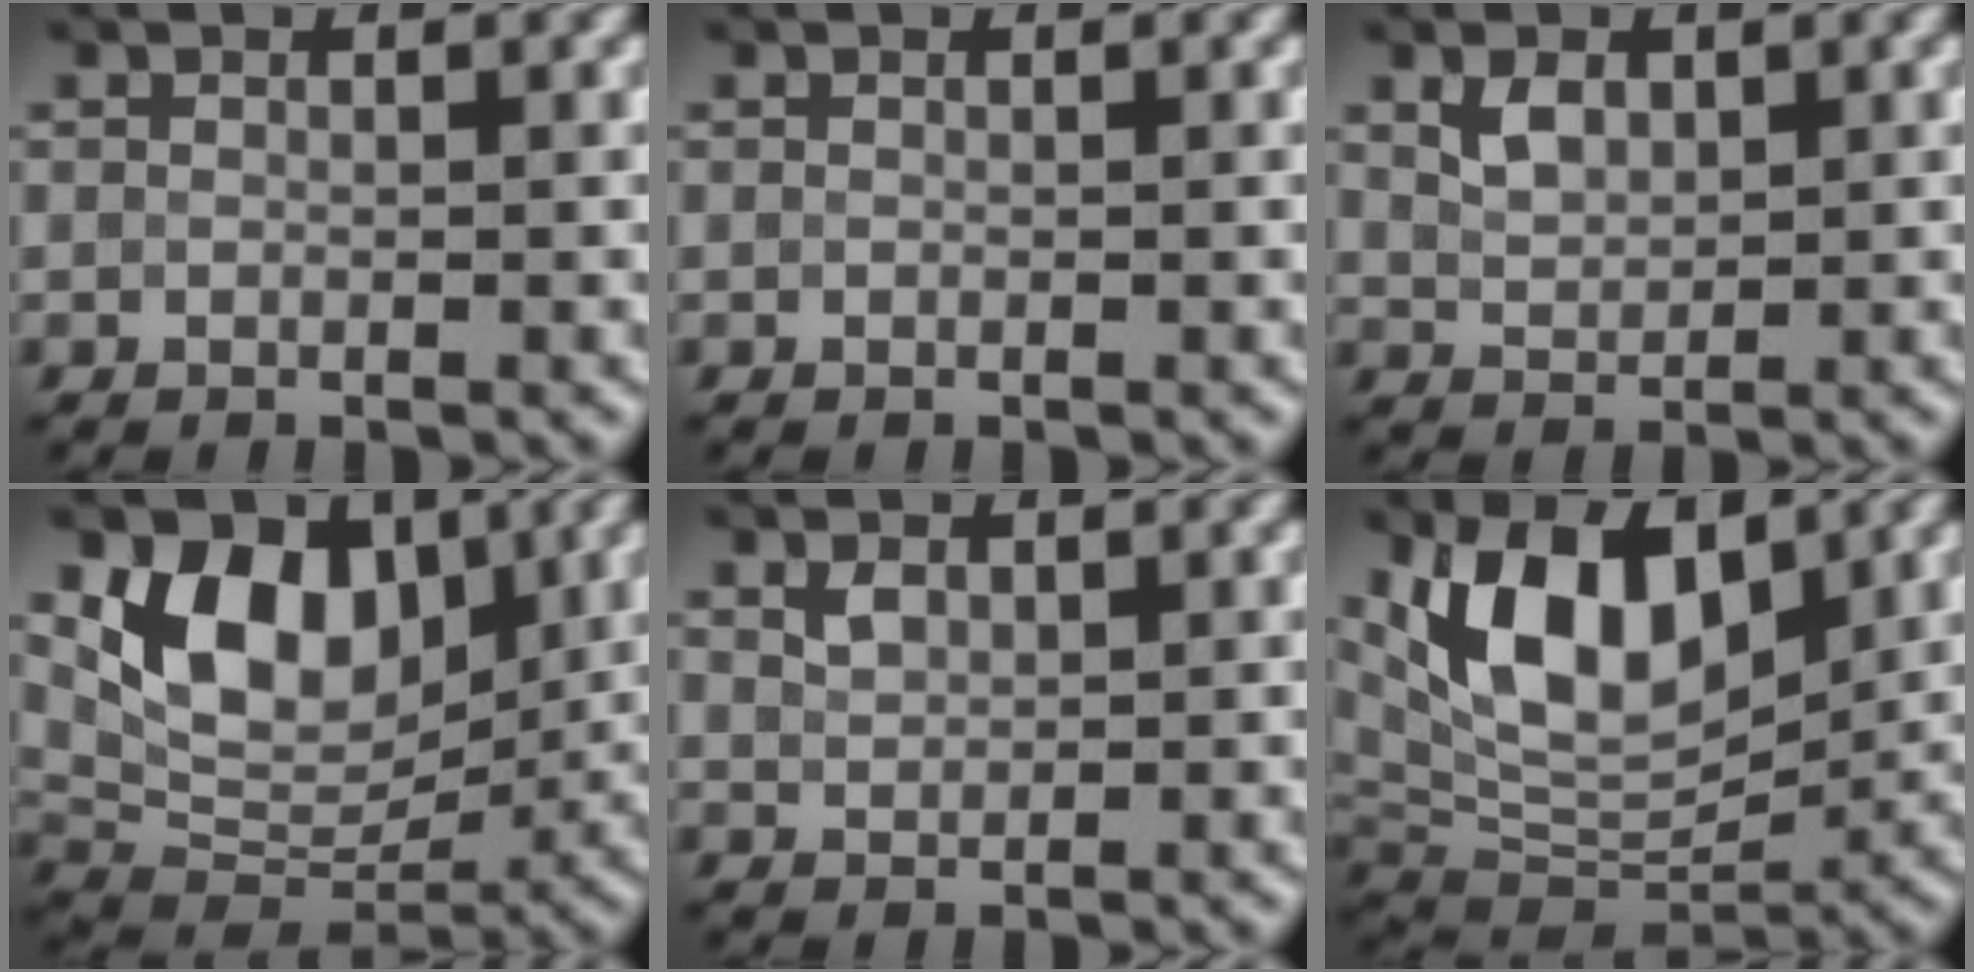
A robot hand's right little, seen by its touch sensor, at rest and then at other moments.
{"total": 0.0}
{"total": 2.2, "force": [1.0, 1.4, 1.3], "torque": [-0.028, 0.000, 0.024]}
{"total": 8.6, "force": [2.9, 5.7, 5.6], "torque": [-0.092, -0.009, 0.049]}
{"total": 1.4, "force": [0.7, 0.9, 0.7], "torque": [-0.014, 0.000, 0.017]}
{"total": 10.3, "force": [3.7, 5.4, 7.9], "torque": [-0.148, 0.002, 0.060]}